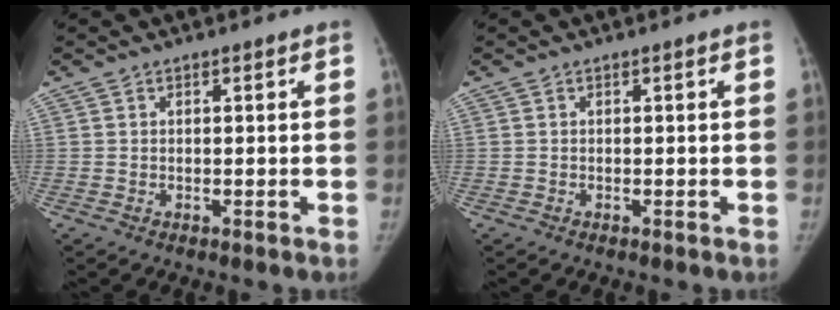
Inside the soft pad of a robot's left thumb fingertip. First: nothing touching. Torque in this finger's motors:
{"motor_torque": [0.01, 0.01, 0.27, -0.26, 0.00]}